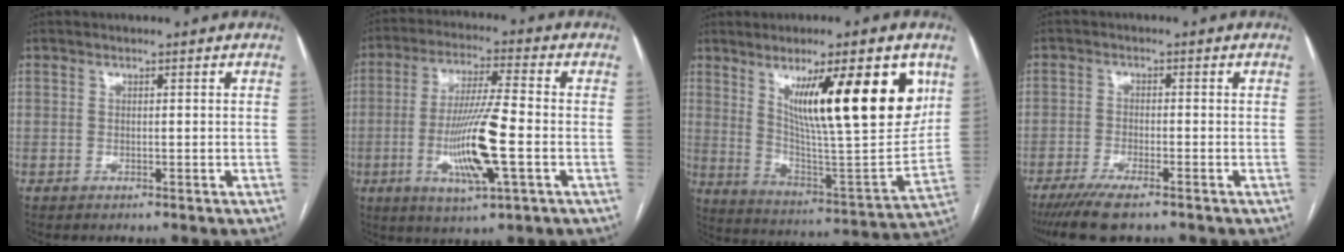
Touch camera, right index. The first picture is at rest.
{"total": 12.8, "force": [-3.1, 0.8, 12.4], "torque": [-0.240, -0.012, -0.059]}
{"total": 21.6, "force": [9.3, 2.7, 19.4], "torque": [-0.281, -0.017, 0.149]}
{"total": 7.3, "force": [-5.6, 1.0, 4.6], "torque": [-0.075, -0.017, -0.090]}